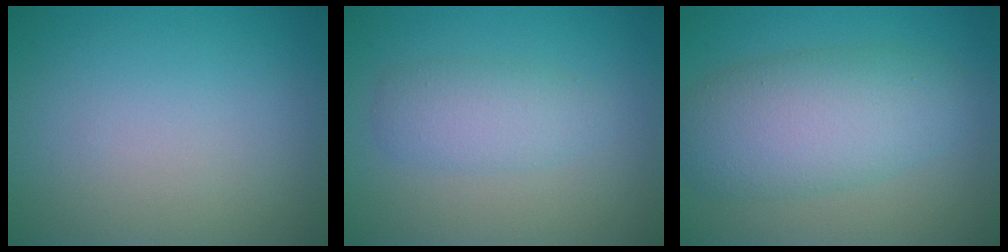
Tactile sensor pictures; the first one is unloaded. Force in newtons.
{"total": 2.9, "press": 2.9, "slide": 0.1}
{"total": 6.9, "press": 6.9, "slide": 0.1}